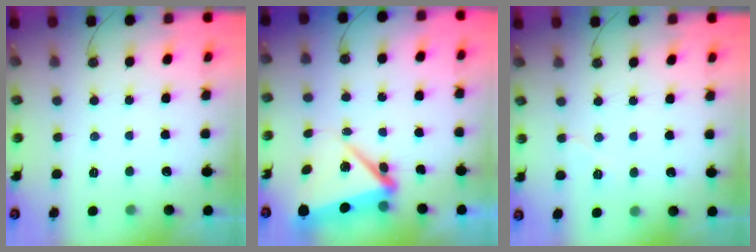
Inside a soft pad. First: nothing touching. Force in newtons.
{"total": 8.6, "press": 8.5, "slide": 1.7}
{"total": 5.2, "press": 4.6, "slide": 2.3}